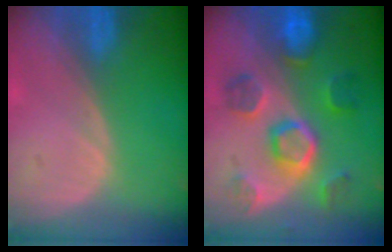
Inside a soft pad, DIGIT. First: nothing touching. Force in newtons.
{"total": 8.9, "press": 8.9, "slide": 0.7}